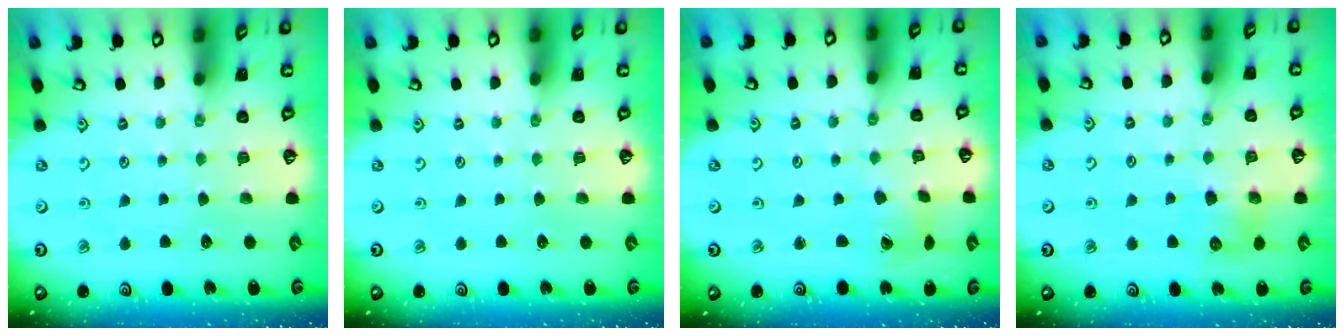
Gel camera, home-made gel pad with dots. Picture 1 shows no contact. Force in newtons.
{"total": 0.0}
{"total": 2.1, "press": 2.0, "slide": 0.3}
{"total": 7.0, "press": 7.0, "slide": 0.4}